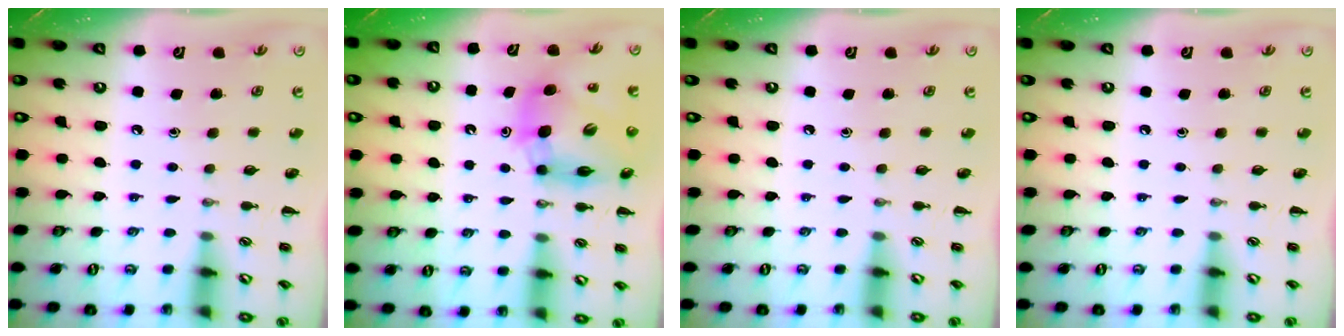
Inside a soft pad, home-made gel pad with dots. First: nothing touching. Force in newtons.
{"total": 11.6, "press": 11.1, "slide": 3.1}
{"total": 0.0}
{"total": 0.0}